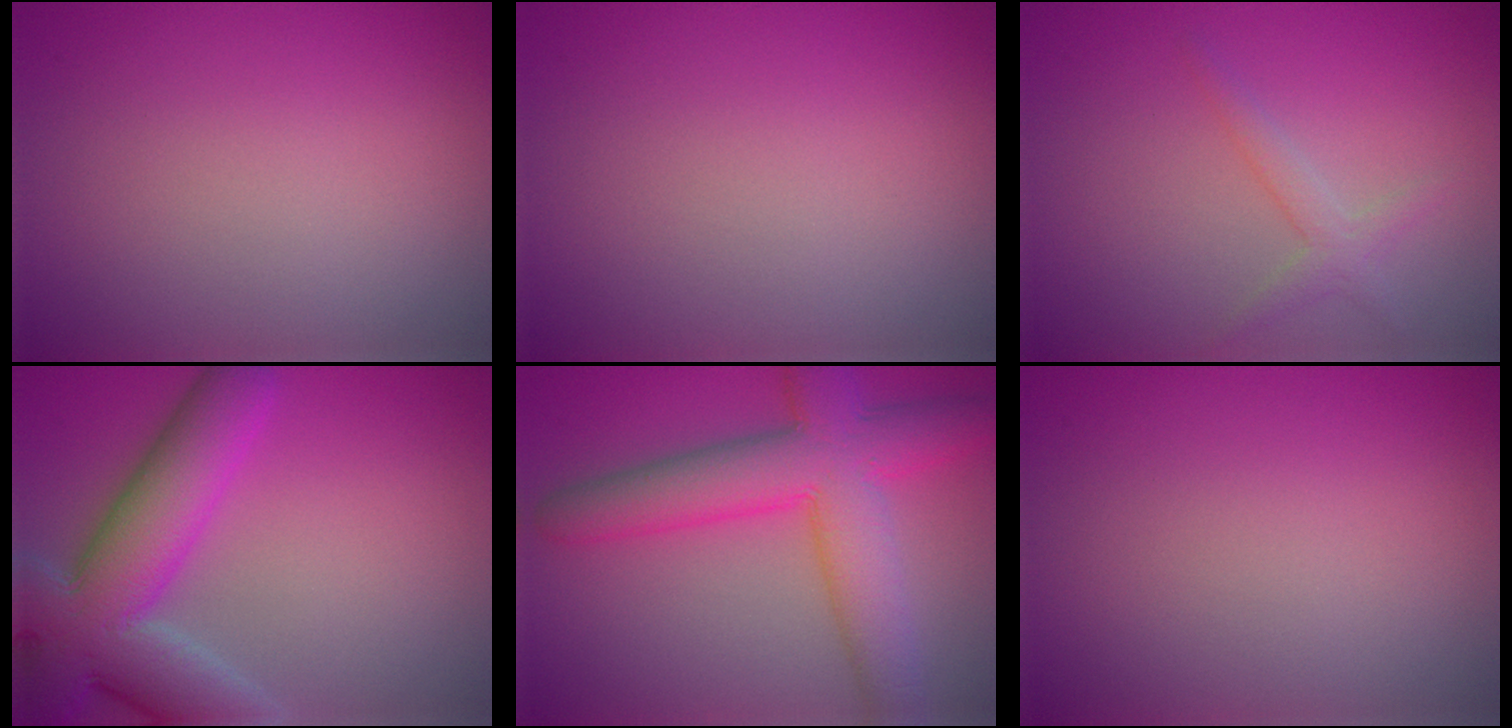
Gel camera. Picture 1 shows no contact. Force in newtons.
{"total": 0.0}
{"total": 1.8, "press": 1.8, "slide": 0.1}
{"total": 10.5, "press": 10.5, "slide": 0.7}
{"total": 8.8, "press": 8.8, "slide": 0.2}
{"total": 0.0}